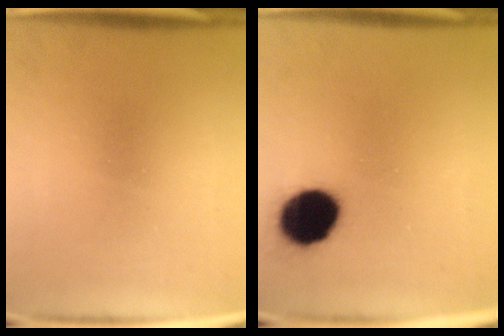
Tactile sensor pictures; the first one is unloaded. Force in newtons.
{"total": 13.7}